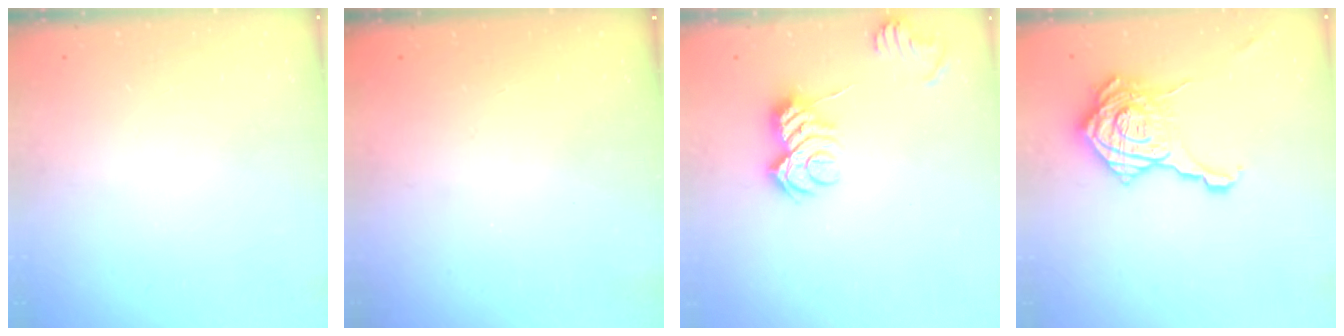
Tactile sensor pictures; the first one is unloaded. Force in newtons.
{"total": 2.3, "press": 2.2, "slide": 0.8}
{"total": 8.3, "press": 8.2, "slide": 0.8}
{"total": 20.0, "press": 19.9, "slide": 0.8}